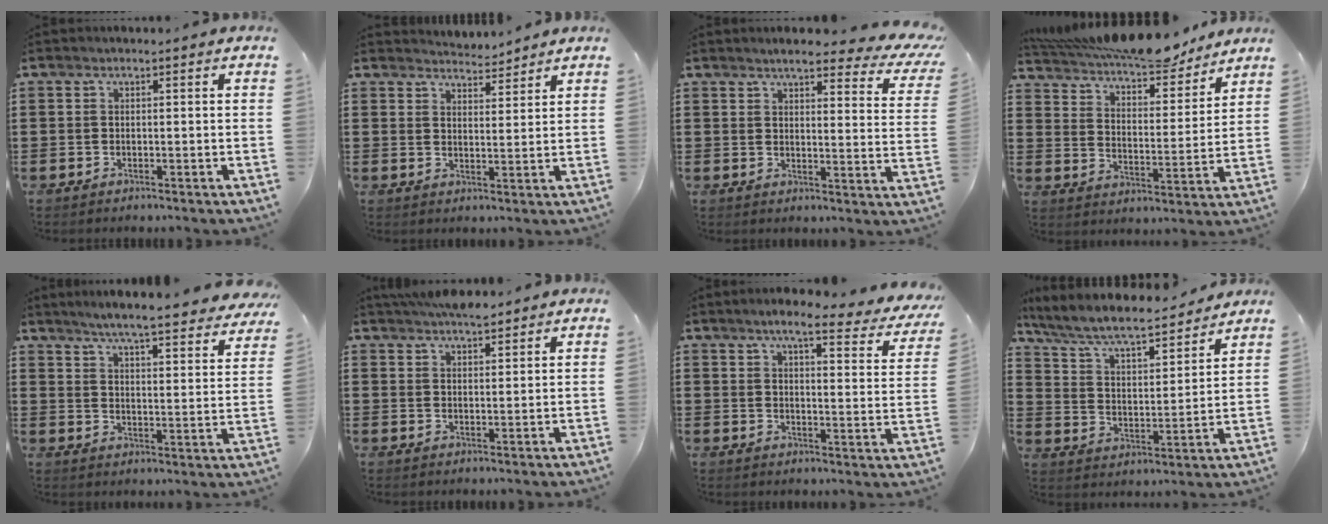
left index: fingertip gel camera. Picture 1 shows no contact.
{"total": 3.5, "force": [3.5, 0.3, 0.1], "torque": [-0.012, -0.015, 0.066]}
{"total": 5.4, "force": [4.4, 0.7, 3.1], "torque": [-0.061, -0.026, 0.070]}
{"total": 9.5, "force": [8.6, 1.6, 3.8], "torque": [-0.098, -0.041, 0.153]}
{"total": 5.3, "force": [4.9, -0.5, 2.1], "torque": [-0.064, -0.038, 0.078]}
{"total": 4.3, "force": [4.0, 0.8, 1.5], "torque": [-0.039, -0.007, 0.074]}
{"total": 6.9, "force": [5.6, 0.6, 4.1], "torque": [-0.081, -0.027, 0.090]}
{"total": 7.4, "force": [6.7, 0.8, 3.2], "torque": [-0.091, -0.041, 0.108]}